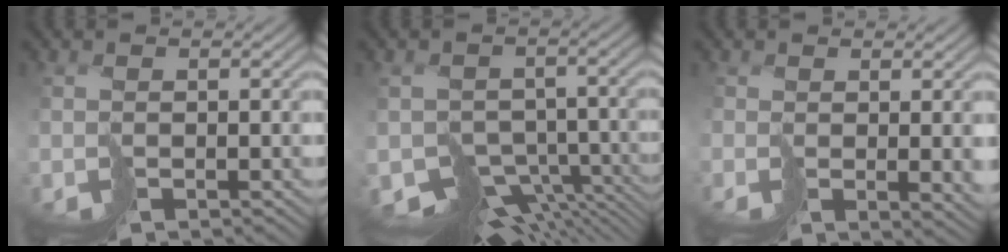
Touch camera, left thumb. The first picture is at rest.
{"total": 8.3, "force": [-4.8, 4.9, 4.7], "torque": [-0.093, -0.019, -0.052]}
{"total": 2.2, "force": [0.4, 1.0, 1.9], "torque": [-0.029, -0.019, 0.022]}